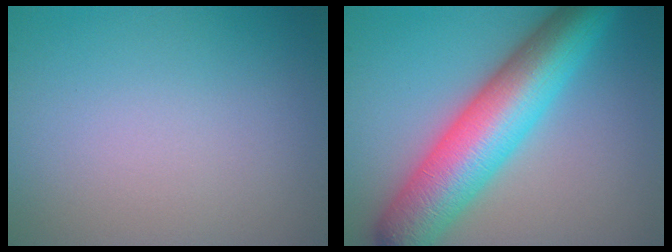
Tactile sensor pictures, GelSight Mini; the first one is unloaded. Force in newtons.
{"total": 10.5, "press": 10.5, "slide": 0.3}